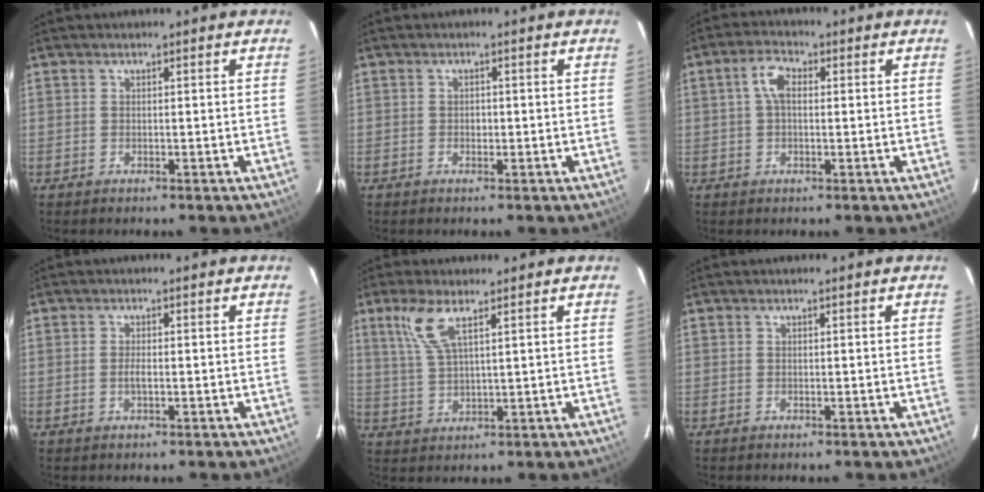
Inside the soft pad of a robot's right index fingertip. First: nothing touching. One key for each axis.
{"total": 1.2, "fx": -0.2, "fy": 1.0, "fz": 0.7, "tx": -0.011, "ty": 0.004, "tz": -0.004}
{"total": 4.2, "fx": 0.6, "fy": 2.3, "fz": 3.4, "tx": -0.069, "ty": 0.014, "tz": 0.011}
{"total": 1.4, "fx": -0.3, "fy": 0.3, "fz": 1.3, "tx": -0.027, "ty": 0.001, "tz": -0.007}
{"total": 6.5, "fx": 3.6, "fy": 1.6, "fz": 5.2, "tx": -0.116, "ty": 0.004, "tz": 0.078}
{"total": 0.0}